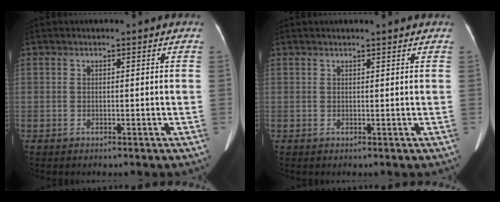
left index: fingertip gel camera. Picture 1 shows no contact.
{"total": 2.6, "force": [2.3, -0.1, 1.1], "torque": [-0.015, 0.015, 0.029]}